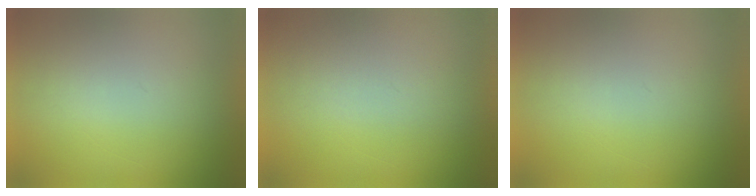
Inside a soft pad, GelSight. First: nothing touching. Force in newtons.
{"total": 3.2}
{"total": 0.0}